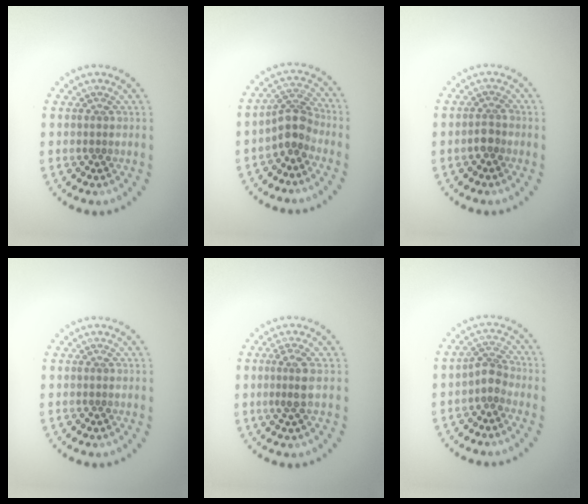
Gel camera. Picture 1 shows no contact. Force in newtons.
{"total": 2.7, "press": 2.1, "slide": 1.7}
{"total": 1.4, "press": 1.2, "slide": 0.8}
{"total": 0.0}
{"total": 2.0, "press": 1.7, "slide": 1.2}
{"total": 1.9, "press": 1.5, "slide": 1.2}